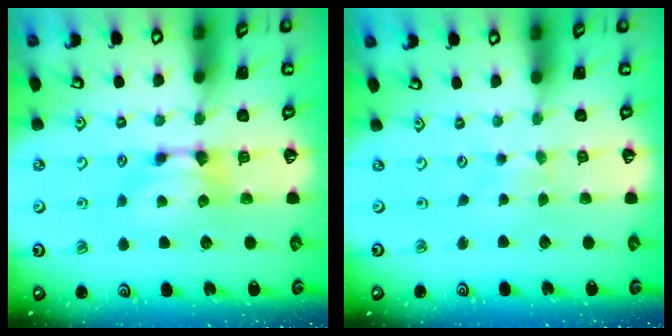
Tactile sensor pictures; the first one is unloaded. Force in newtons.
{"total": 2.1, "press": 2.1, "slide": 0.1}